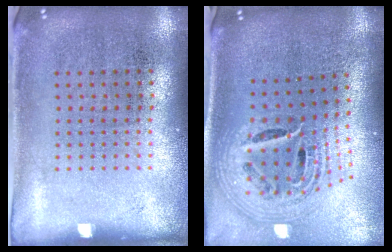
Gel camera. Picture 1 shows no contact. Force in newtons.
{"total": 2.6, "press": 1.9, "slide": 1.9}